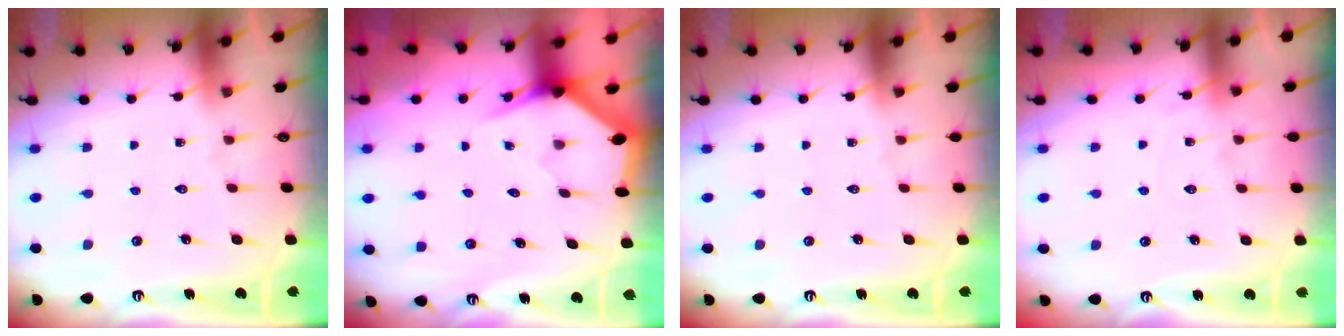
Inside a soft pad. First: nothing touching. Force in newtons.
{"total": 3.0, "press": 3.0, "slide": 0.0}
{"total": 0.0}
{"total": 6.4, "press": 6.4, "slide": 0.8}